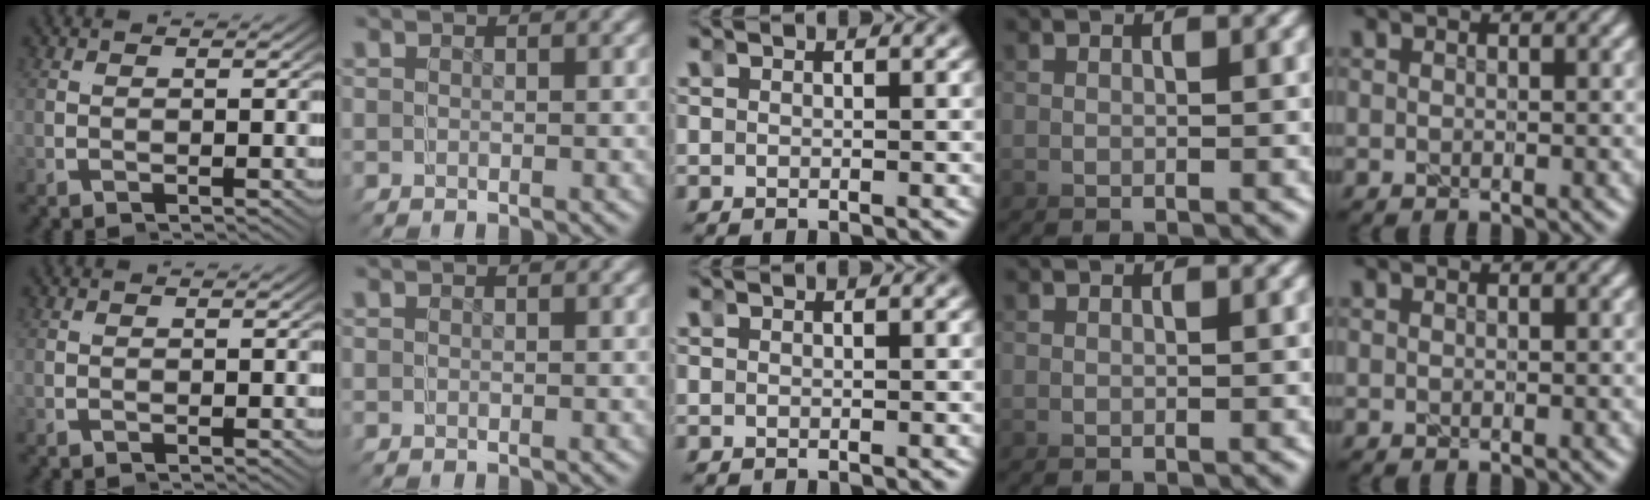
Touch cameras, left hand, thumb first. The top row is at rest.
{}